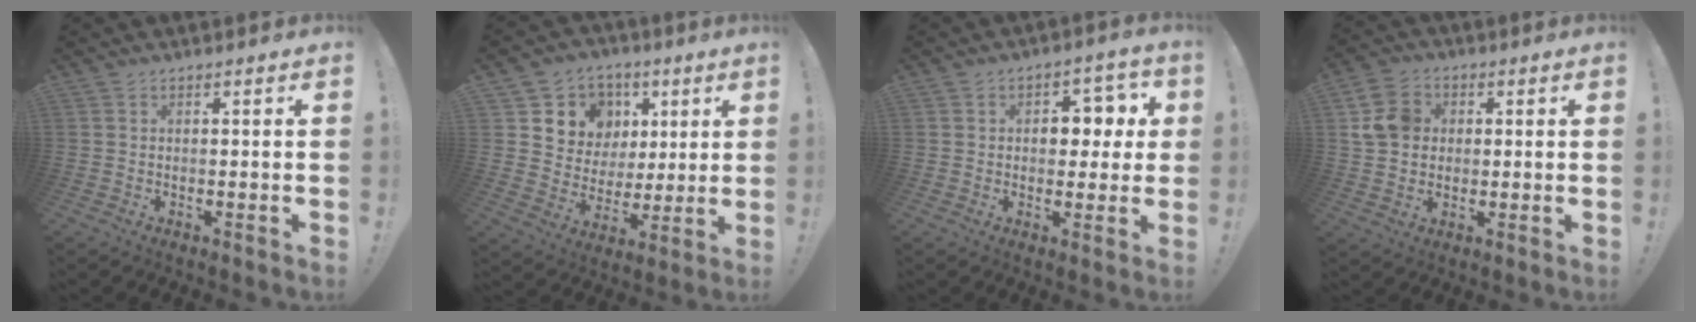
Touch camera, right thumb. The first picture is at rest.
{"total": 11.4, "force": [4.5, 10.3, 2.1], "torque": [-0.028, -0.029, 0.109]}
{"total": 7.9, "force": [1.5, 5.8, 5.1], "torque": [-0.054, -0.009, 0.022]}
{"total": 10.4, "force": [2.1, 8.6, 5.6], "torque": [-0.101, 0.005, 0.043]}